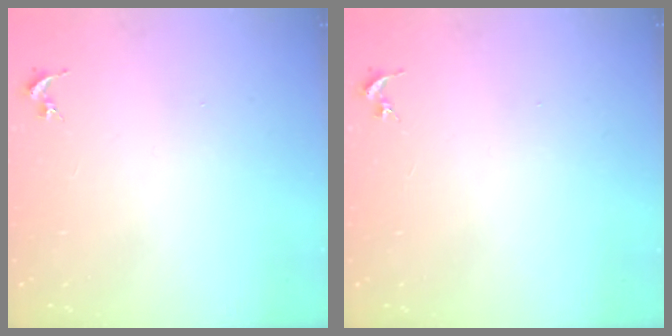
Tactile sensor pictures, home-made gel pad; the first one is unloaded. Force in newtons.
{"total": 0.0}